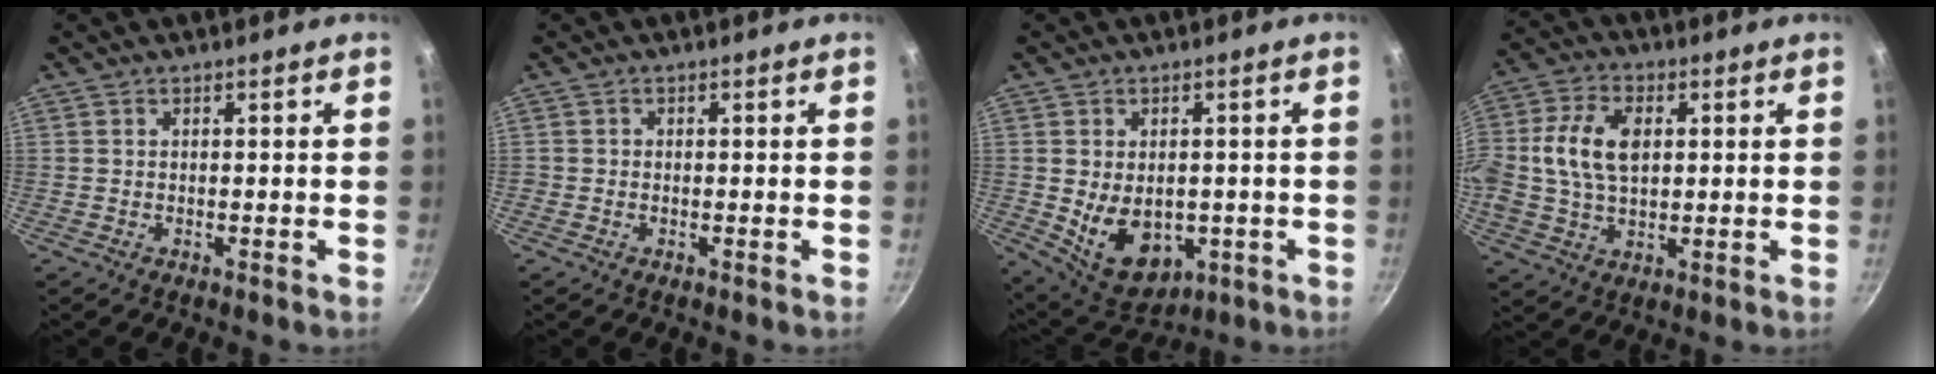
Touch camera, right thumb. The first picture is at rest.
{"total": 0.7, "force": [-0.2, 0.6, 0.1], "torque": [0.001, 0.001, -0.006]}
{"total": 11.4, "force": [-1.4, 8.0, 8.0], "torque": [-0.100, -0.012, 0.007]}
{"total": 12.2, "force": [1.8, 7.9, 9.2], "torque": [-0.168, 0.015, 0.023]}